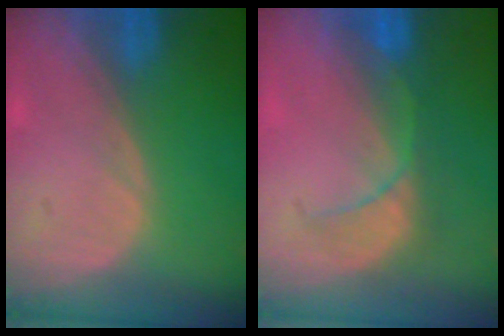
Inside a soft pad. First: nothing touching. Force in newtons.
{"total": 5.5, "press": 5.4, "slide": 0.7}